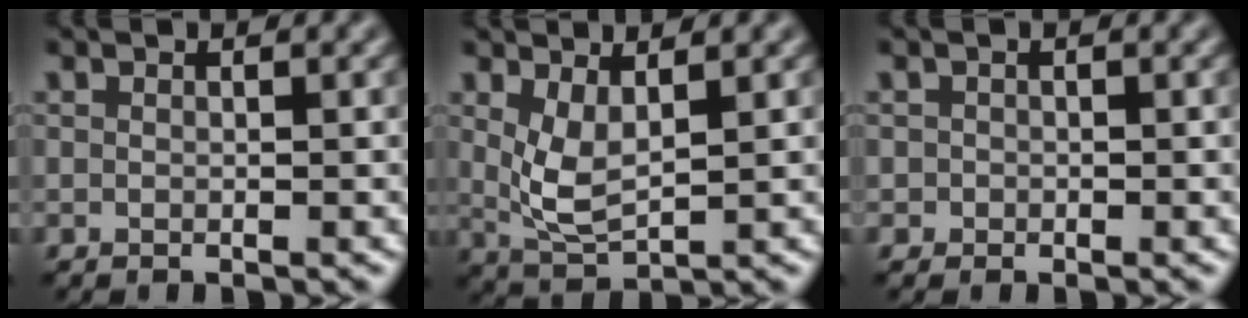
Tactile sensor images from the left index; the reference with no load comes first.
{"total": 3.4, "force": [1.3, 1.3, 2.8], "torque": [-0.069, -0.011, 0.030]}
{"total": 0.8, "force": [-0.1, 0.8, -0.1], "torque": [0.011, -0.003, -0.004]}